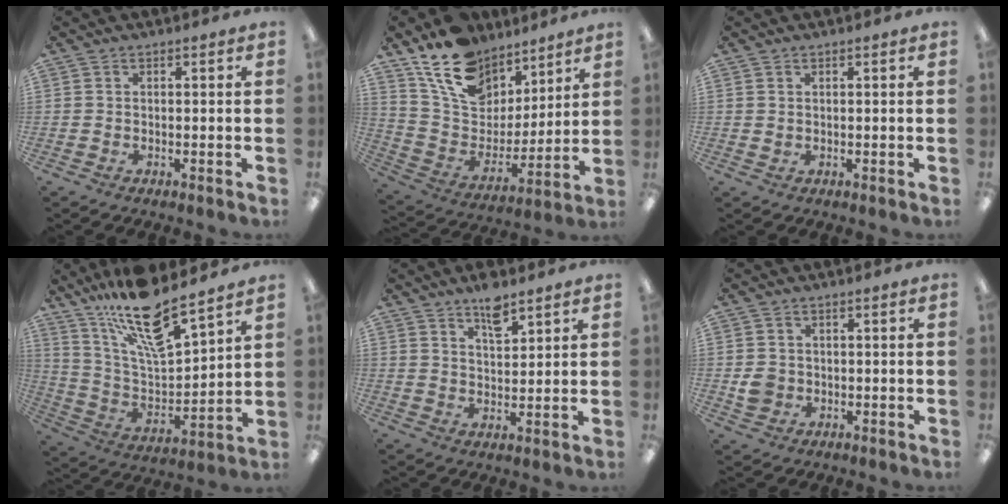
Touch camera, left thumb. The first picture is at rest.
{"total": 17.4, "force": [12.6, 10.3, 6.1], "torque": [-0.129, -0.077, 0.238]}
{"total": 0.7, "force": [0.6, 0.4, 0.1], "torque": [-0.003, 0.002, 0.011]}
{"total": 18.0, "force": [14.2, 4.3, 10.2], "torque": [-0.187, -0.096, 0.243]}
{"total": 6.7, "force": [5.0, 2.4, 3.7], "torque": [-0.052, -0.027, 0.085]}
{"total": 4.0, "force": [-0.2, 3.7, 1.5], "torque": [-0.011, 0.002, -0.004]}